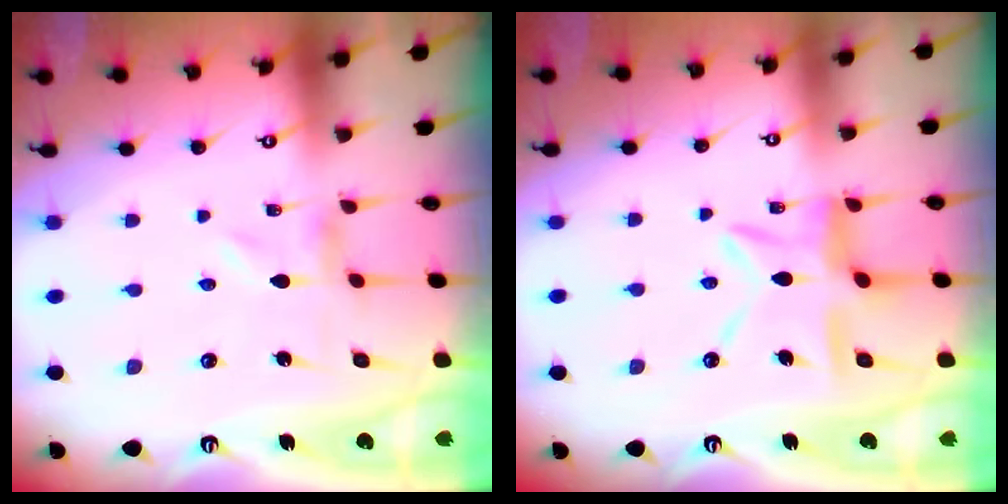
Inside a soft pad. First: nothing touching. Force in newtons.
{"total": 10.9, "press": 10.8, "slide": 1.1}